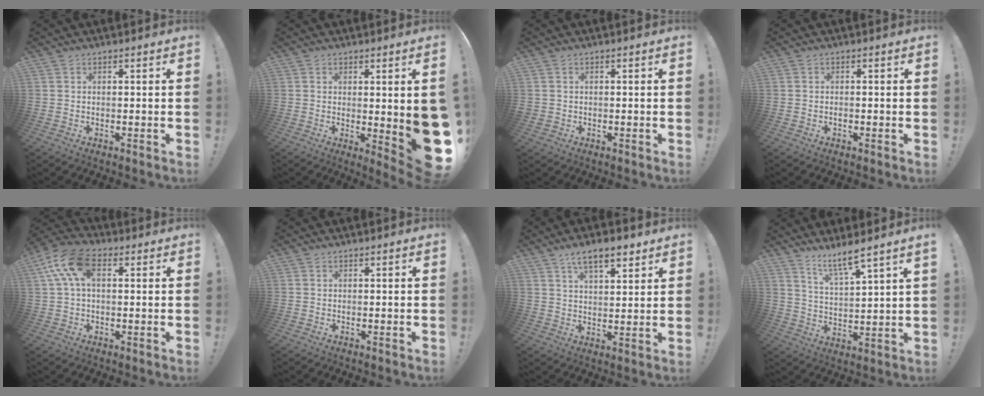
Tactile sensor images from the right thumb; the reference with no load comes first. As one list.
[{"total": 9.5, "force": [0.7, 1.6, 9.3], "torque": [-0.102, -0.041, 0.018]}, {"total": 1.3, "force": [0.3, 1.2, 0.3], "torque": [-0.006, 0.001, 0.006]}, {"total": 0.6, "force": [-0.5, 0.2, 0.1], "torque": [-0.003, 0.000, -0.010]}, {"total": 13.1, "force": [3.9, 7.6, 9.8], "torque": [-0.187, -0.001, 0.074]}, {"total": 0.0}, {"total": 8.9, "force": [5.9, 3.1, 5.8], "torque": [-0.083, -0.027, 0.104]}, {"total": 8.8, "force": [7.1, 0.3, 5.1], "torque": [-0.088, -0.048, 0.120]}]